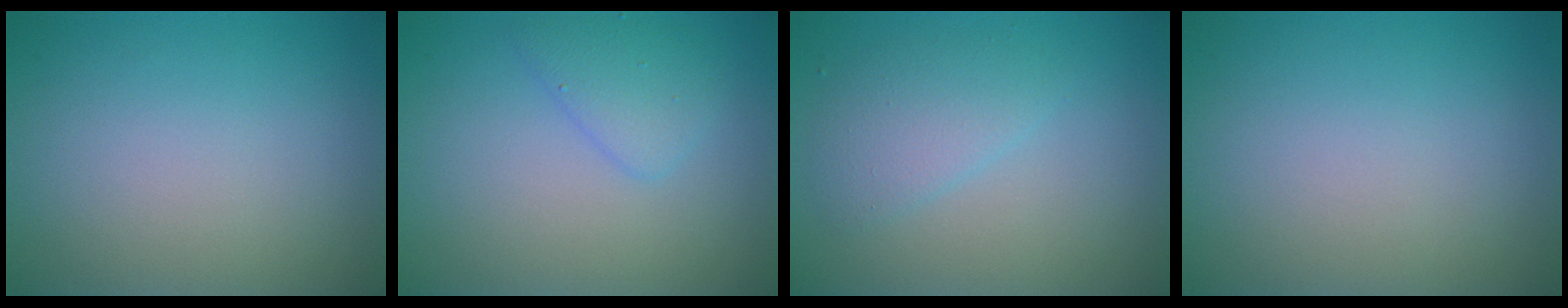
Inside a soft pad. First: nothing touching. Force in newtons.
{"total": 2.1, "press": 2.1, "slide": 0.2}
{"total": 2.5, "press": 2.5, "slide": 0.1}
{"total": 0.0}